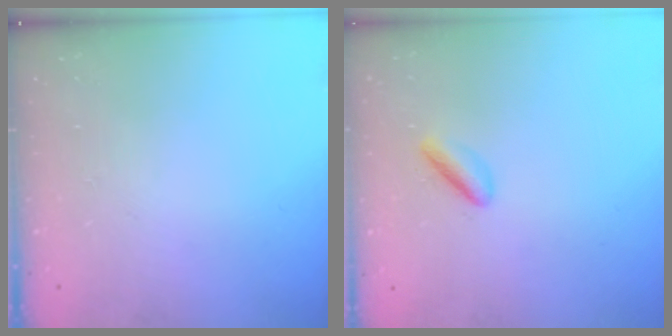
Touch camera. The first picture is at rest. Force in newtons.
{"total": 2.5, "press": 2.5, "slide": 0.5}